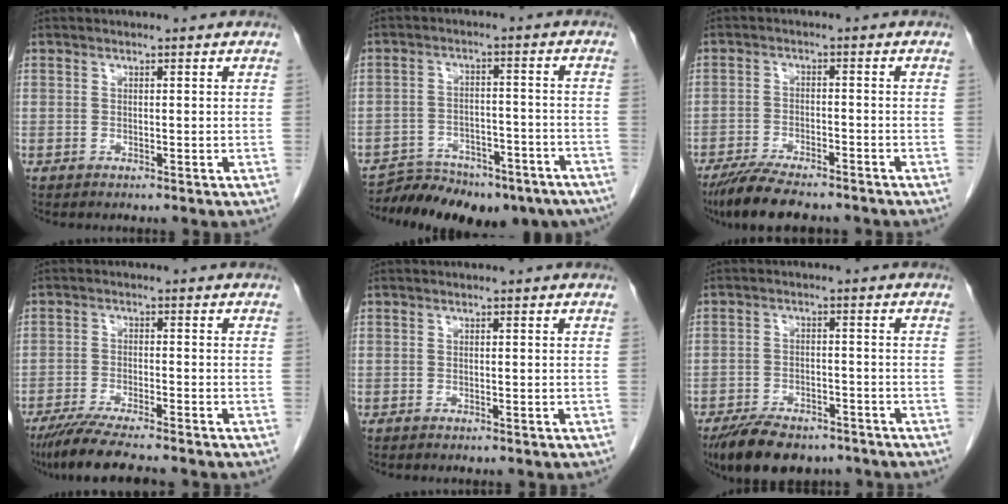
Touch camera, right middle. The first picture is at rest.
{"total": 15.5, "force": [-12.8, 6.6, 5.6], "torque": [-0.078, 0.023, -0.169]}
{"total": 9.9, "force": [-8.4, 2.0, 4.9], "torque": [-0.083, -0.021, -0.136]}
{"total": 9.0, "force": [-7.6, 0.2, 4.7], "torque": [-0.076, -0.026, -0.125]}
{"total": 0.5, "force": [-0.5, 0.1, 0.2], "torque": [-0.013, -0.003, -0.007]}
{"total": 11.0, "force": [-8.5, 4.5, 5.2], "torque": [-0.081, -0.007, -0.132]}